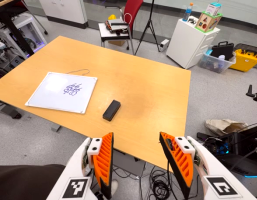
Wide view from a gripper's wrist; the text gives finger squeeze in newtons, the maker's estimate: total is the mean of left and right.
{"total": 0.0}